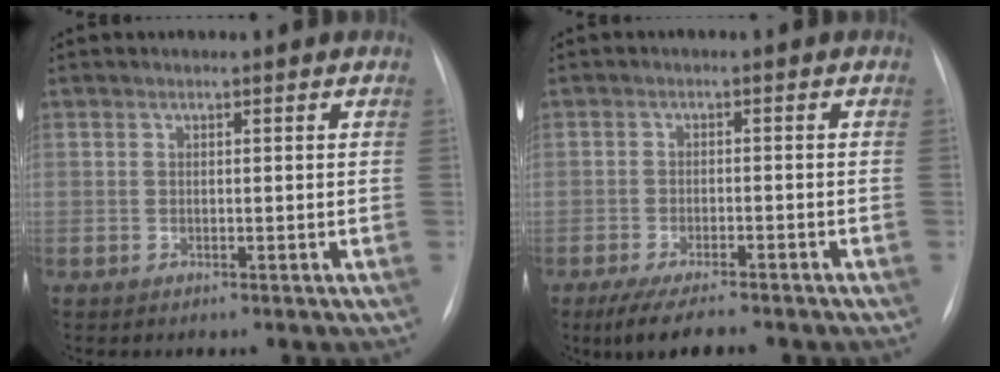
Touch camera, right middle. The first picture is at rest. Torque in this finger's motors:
{"motor_torque": [0.67, -0.64, 0.21, 0.06]}